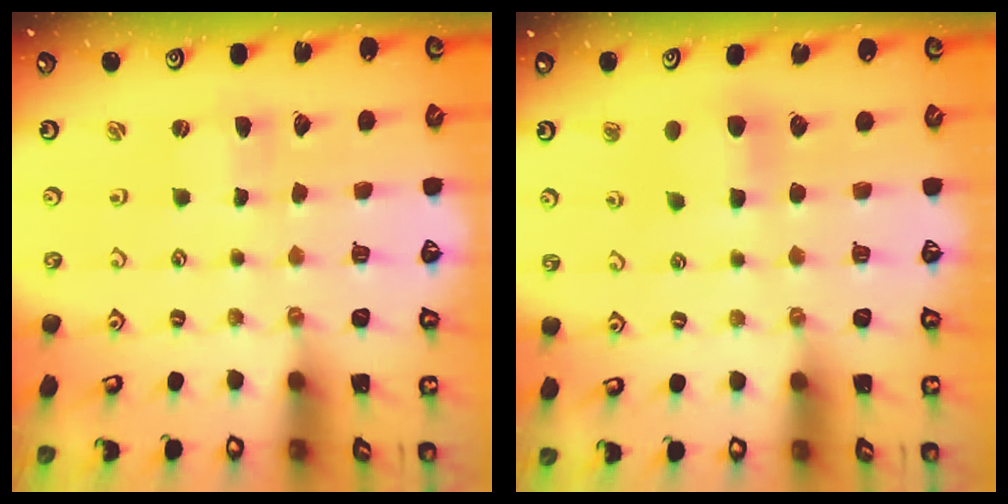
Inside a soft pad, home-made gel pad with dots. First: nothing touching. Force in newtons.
{"total": 5.9, "press": 5.8, "slide": 0.4}